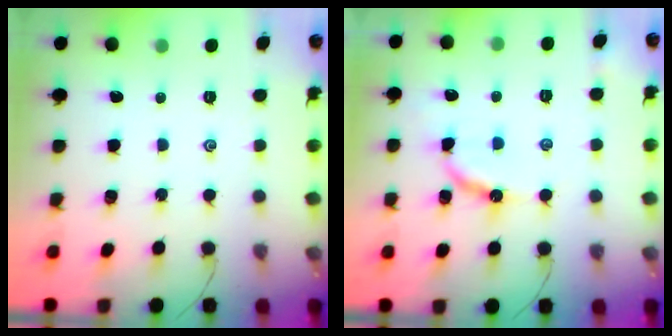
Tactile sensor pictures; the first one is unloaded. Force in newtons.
{"total": 10.5, "press": 10.4, "slide": 0.8}